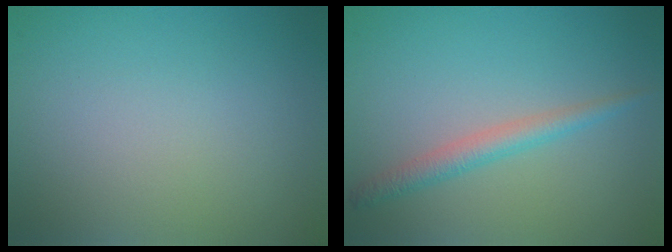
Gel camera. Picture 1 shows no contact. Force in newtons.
{"total": 2.2, "press": 2.2, "slide": 0.1}